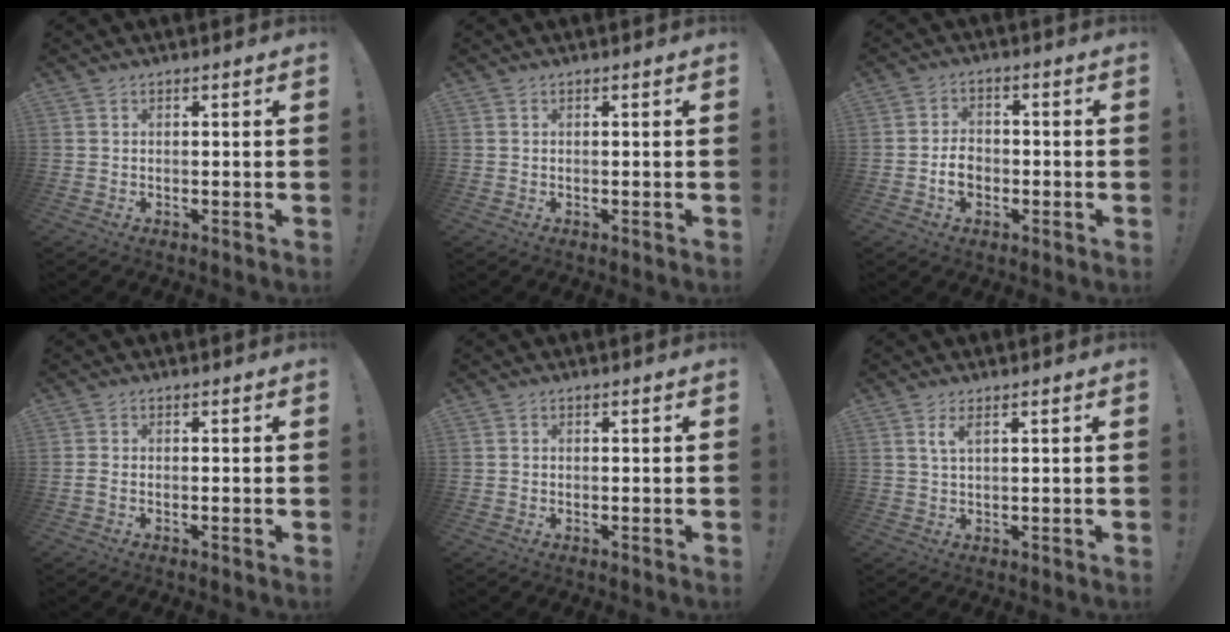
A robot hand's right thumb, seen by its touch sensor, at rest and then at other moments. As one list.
[{"total": 0.0}, {"total": 5.1, "force": [-1.7, 4.1, 2.5], "torque": [-0.038, 0.010, -0.030]}, {"total": 1.2, "force": [-0.6, 0.4, 0.9], "torque": [-0.021, 0.007, -0.009]}, {"total": 0.0}, {"total": 2.6, "force": [1.3, 0.4, 2.3], "torque": [-0.039, -0.001, 0.020]}]